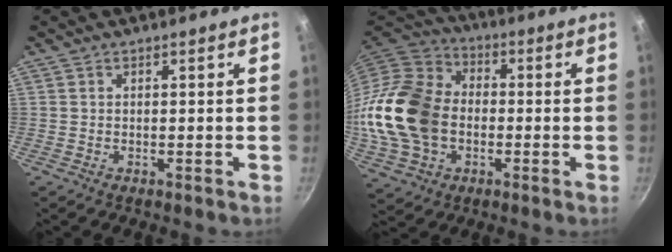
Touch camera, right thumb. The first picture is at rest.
{"total": 21.2, "force": [-2.1, 15.7, 14.0], "torque": [-0.270, 0.034, -0.038]}